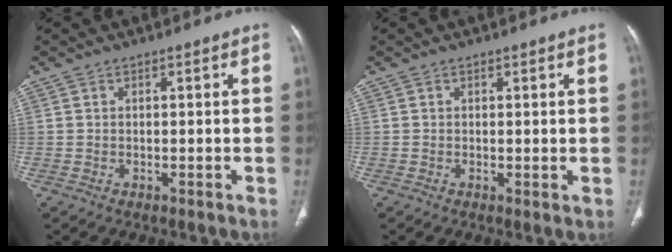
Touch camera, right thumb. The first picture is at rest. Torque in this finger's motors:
{"motor_torque": [-0.49, 0.06, 0.54, -0.03, -0.07]}